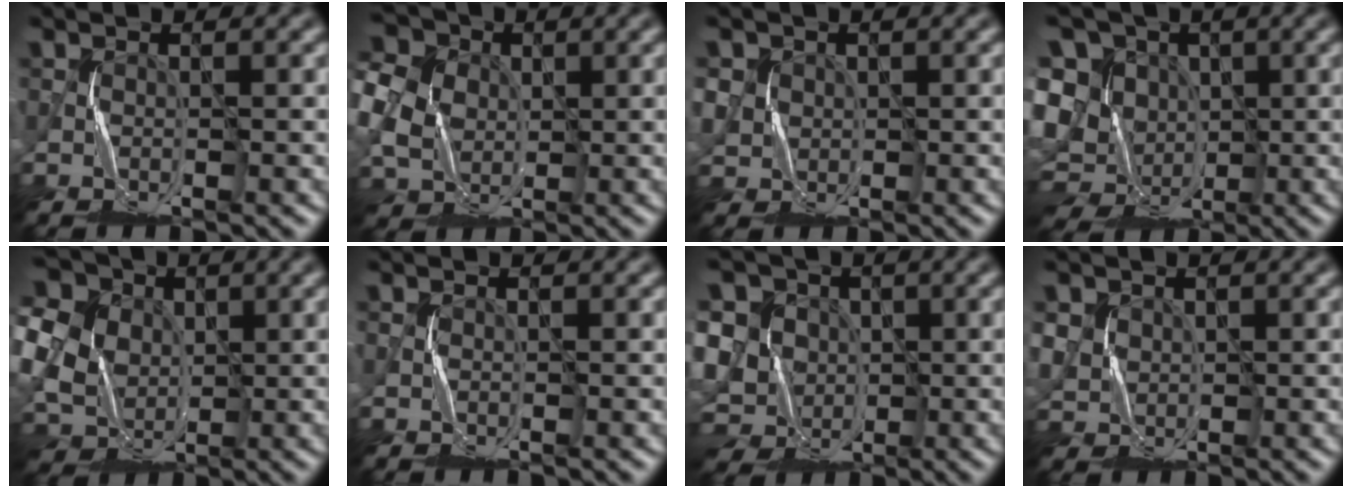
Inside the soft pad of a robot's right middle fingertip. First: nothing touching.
{"total": 8.5, "force": [1.1, 7.3, 4.4], "torque": [-0.117, 0.029, 0.001]}
{"total": 2.1, "force": [0.3, 2.1, 0.1], "torque": [-0.029, -0.002, 0.013]}
{"total": 14.6, "force": [-2.6, 12.5, 7.1], "torque": [-0.168, 0.000, -0.049]}
{"total": 14.4, "force": [3.1, 11.9, 7.6], "torque": [-0.186, 0.032, 0.029]}
{"total": 0.0}
{"total": 10.2, "force": [-0.3, 9.0, 4.9], "torque": [-0.118, 0.020, -0.031]}
{"total": 2.1, "force": [0.6, 2.0, 0.3], "torque": [-0.031, -0.002, 0.016]}